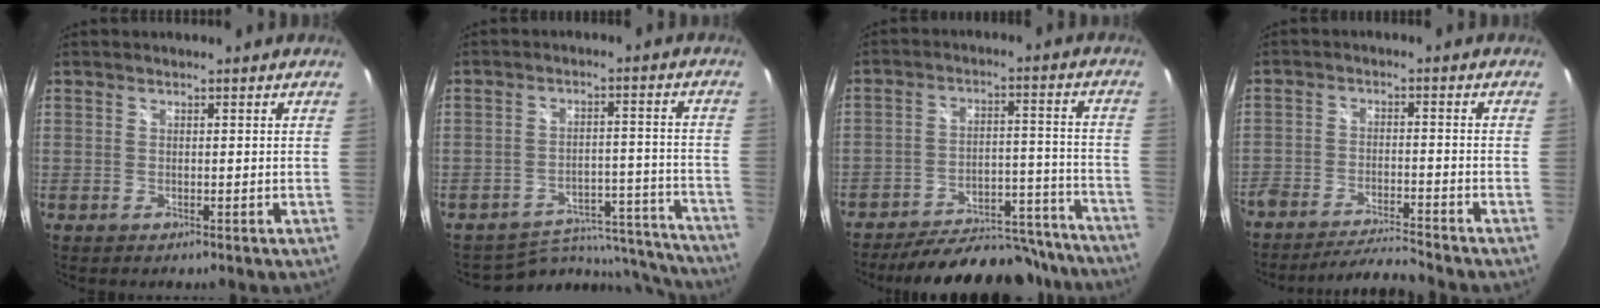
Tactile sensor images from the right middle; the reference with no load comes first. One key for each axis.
{"total": 15.8, "fx": -15.2, "fy": 4.0, "fz": 2.0, "tx": -0.033, "ty": 0.032, "tz": -0.201}
{"total": 22.7, "fx": -20.1, "fy": 7.3, "fz": 7.4, "tx": -0.127, "ty": 0.033, "tz": -0.248}
{"total": 9.1, "fx": -8.7, "fy": 0.0, "fz": 2.8, "tx": -0.072, "ty": -0.003, "tz": -0.151}